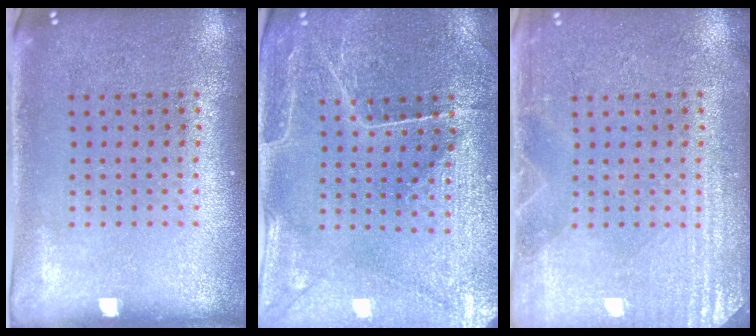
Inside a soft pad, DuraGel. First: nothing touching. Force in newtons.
{"total": 1.3, "press": 1.3, "slide": 0.3}
{"total": 3.2, "press": 3.1, "slide": 0.4}